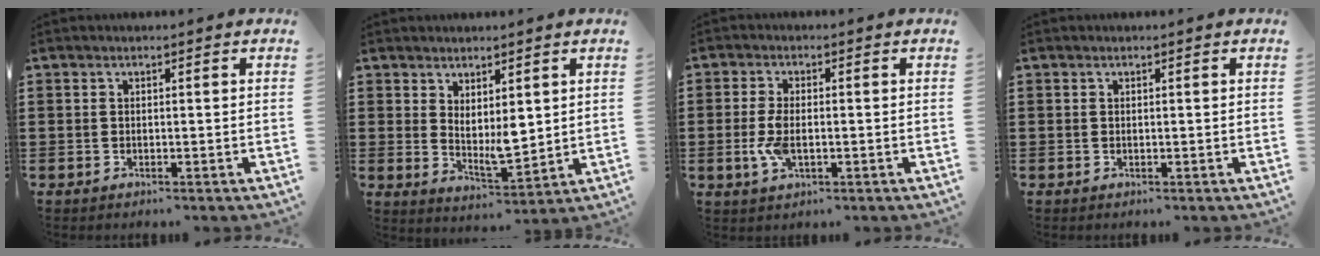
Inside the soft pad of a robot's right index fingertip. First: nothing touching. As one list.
[{"total": 4.3, "force": [2.7, 1.8, 2.9], "torque": [-0.047, -0.019, 0.048]}, {"total": 4.6, "force": [-1.0, 2.0, 4.0], "torque": [-0.099, -0.006, -0.024]}, {"total": 0.0}]